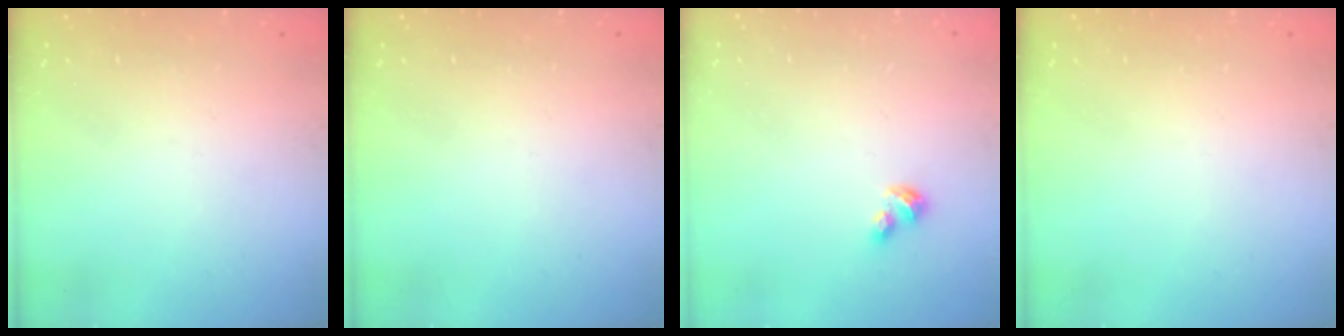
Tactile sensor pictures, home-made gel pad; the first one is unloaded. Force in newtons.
{"total": 0.0}
{"total": 3.3, "press": 3.2, "slide": 0.5}
{"total": 0.0}